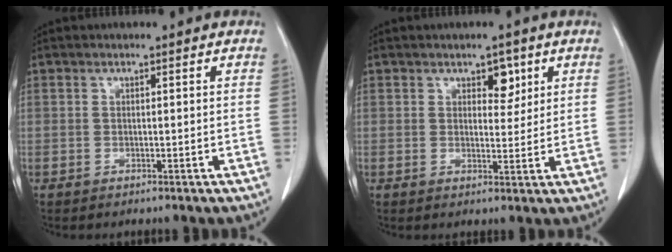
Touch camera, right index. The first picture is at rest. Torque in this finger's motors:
{"motor_torque": [0.08, 0.07, 0.00, 0.00]}